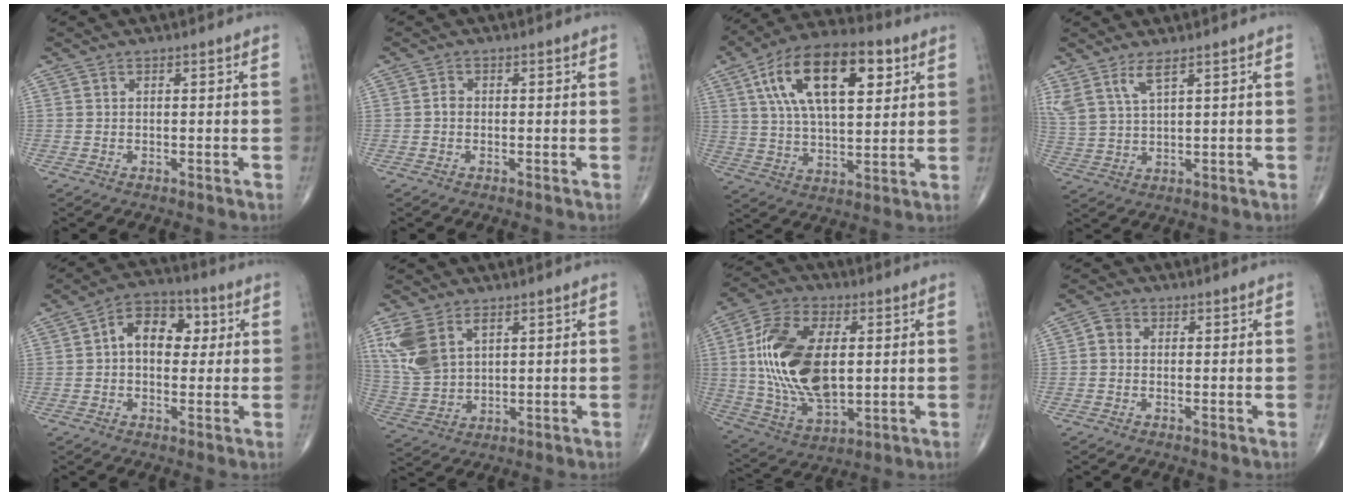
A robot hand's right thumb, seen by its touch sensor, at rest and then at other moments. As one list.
[{"total": 1.3, "force": [-0.2, 1.0, 0.7], "torque": [-0.006, 0.004, -0.007]}, {"total": 20.7, "force": [7.6, 9.7, 16.6], "torque": [-0.270, -0.002, 0.125]}, {"total": 6.0, "force": [3.9, 1.7, 4.2], "torque": [-0.097, -0.015, 0.088]}, {"total": 10.3, "force": [1.7, 7.0, 7.3], "torque": [-0.083, 0.020, 0.019]}, {"total": 10.7, "force": [4.7, 6.5, 7.1], "torque": [-0.153, -0.006, 0.107]}, {"total": 20.8, "force": [2.1, 11.5, 17.1], "torque": [-0.332, -0.007, 0.044]}, {"total": 2.4, "force": [0.0, 2.1, 1.2], "torque": [-0.012, 0.006, -0.009]}]